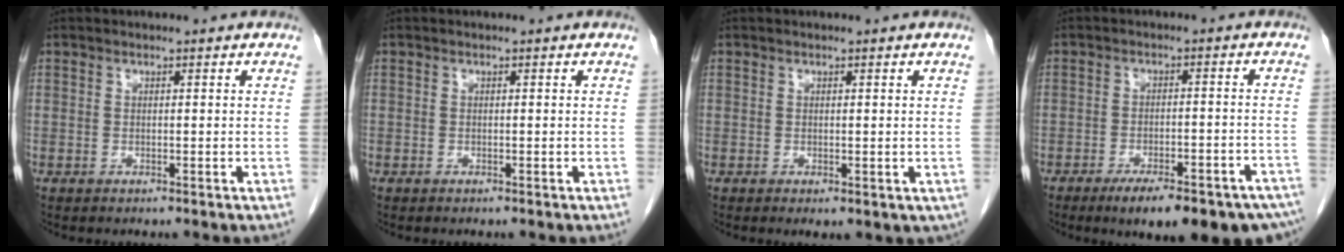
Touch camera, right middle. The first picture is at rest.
{"total": 0.0}
{"total": 1.6, "force": [-0.1, 1.0, 1.3], "torque": [-0.021, -0.005, 0.006]}
{"total": 16.8, "force": [-12.4, 4.3, 10.4], "torque": [-0.088, 0.008, -0.161]}